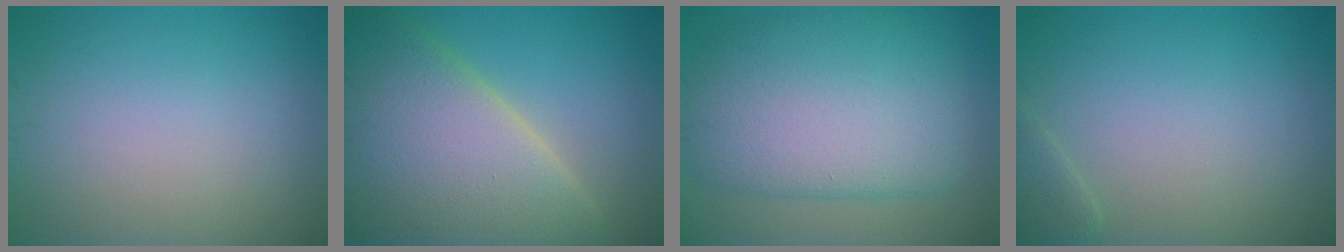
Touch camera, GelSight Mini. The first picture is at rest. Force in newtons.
{"total": 13.3, "press": 13.2, "slide": 1.0}
{"total": 10.1, "press": 10.0, "slide": 0.7}
{"total": 1.3, "press": 1.3, "slide": 0.0}